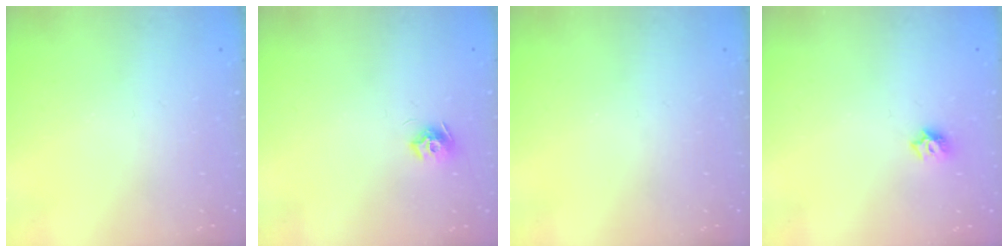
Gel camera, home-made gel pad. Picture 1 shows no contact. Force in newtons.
{"total": 7.8, "press": 7.8, "slide": 0.2}
{"total": 0.0}
{"total": 6.9, "press": 6.8, "slide": 0.9}